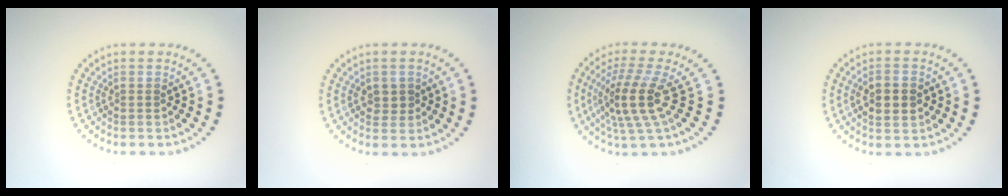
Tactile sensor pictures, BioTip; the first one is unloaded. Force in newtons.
{"total": 1.3, "press": 1.3, "slide": 0.3}
{"total": 4.4, "press": 3.4, "slide": 2.8}
{"total": 3.0, "press": 3.0, "slide": 0.1}